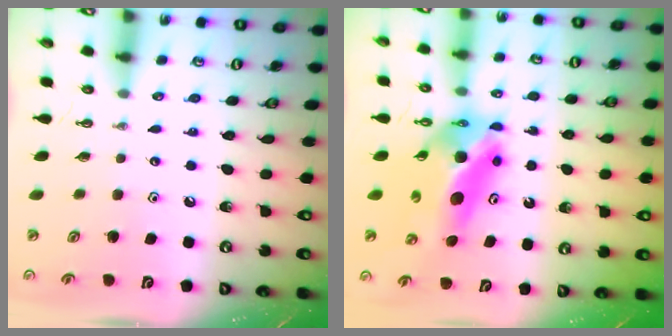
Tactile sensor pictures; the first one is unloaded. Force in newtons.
{"total": 14.3, "press": 13.6, "slide": 4.4}